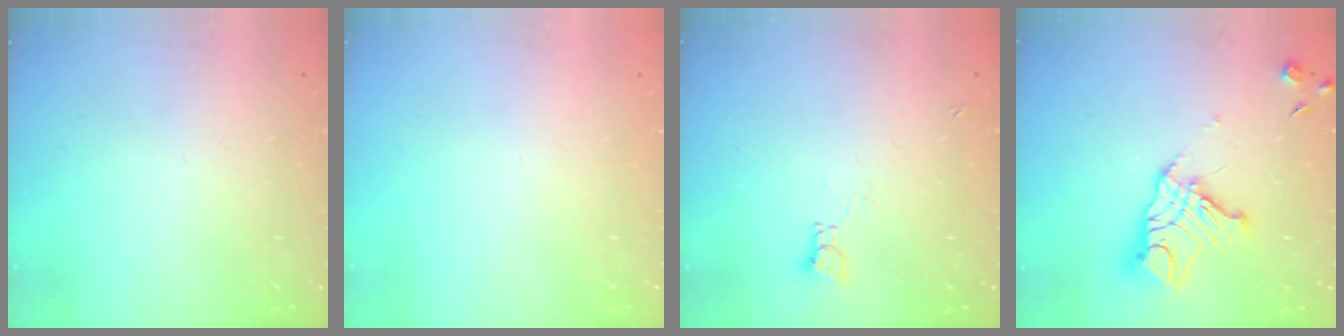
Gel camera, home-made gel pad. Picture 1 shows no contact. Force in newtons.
{"total": 0.0}
{"total": 3.7, "press": 3.7, "slide": 0.4}
{"total": 13.7, "press": 13.7, "slide": 1.4}